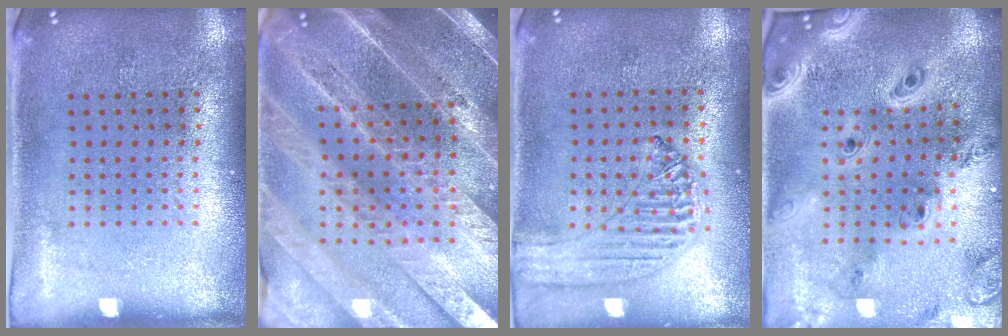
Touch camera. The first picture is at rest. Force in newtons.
{"total": 5.0, "press": 4.3, "slide": 2.5}
{"total": 1.3, "press": 1.3, "slide": 0.2}
{"total": 4.1, "press": 3.0, "slide": 2.7}